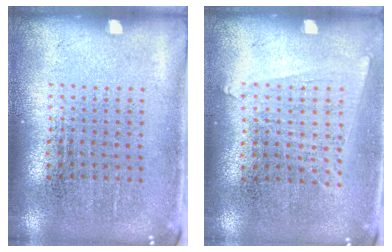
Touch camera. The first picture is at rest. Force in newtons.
{"total": 0.7, "press": 0.6, "slide": 0.4}